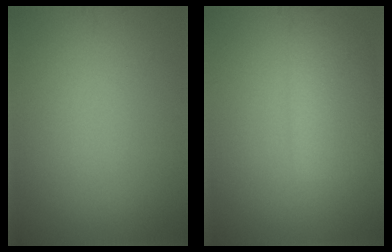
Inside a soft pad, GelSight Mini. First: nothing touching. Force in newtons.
{"total": 4.4, "press": 4.4, "slide": 0.4}